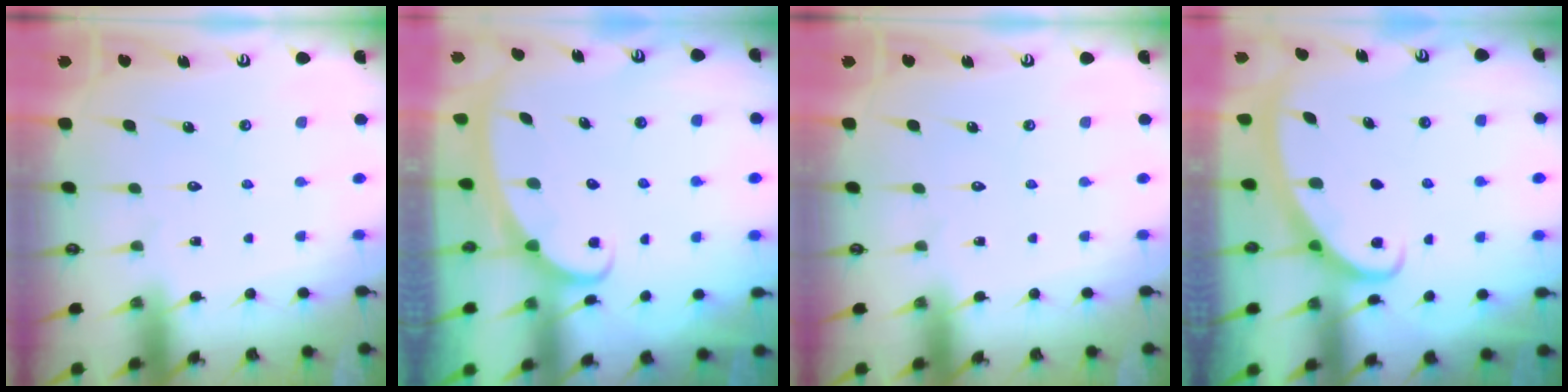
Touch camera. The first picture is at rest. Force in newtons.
{"total": 2.5, "press": 2.5, "slide": 0.4}
{"total": 0.0}
{"total": 2.7, "press": 2.7, "slide": 0.4}